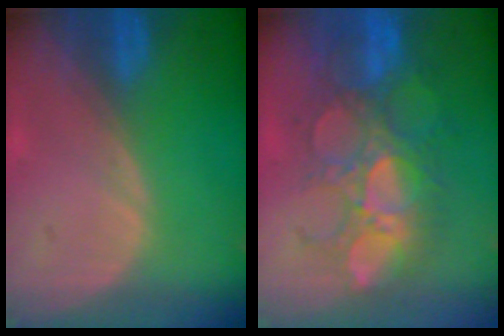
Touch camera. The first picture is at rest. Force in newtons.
{"total": 10.1, "press": 9.6, "slide": 3.2}